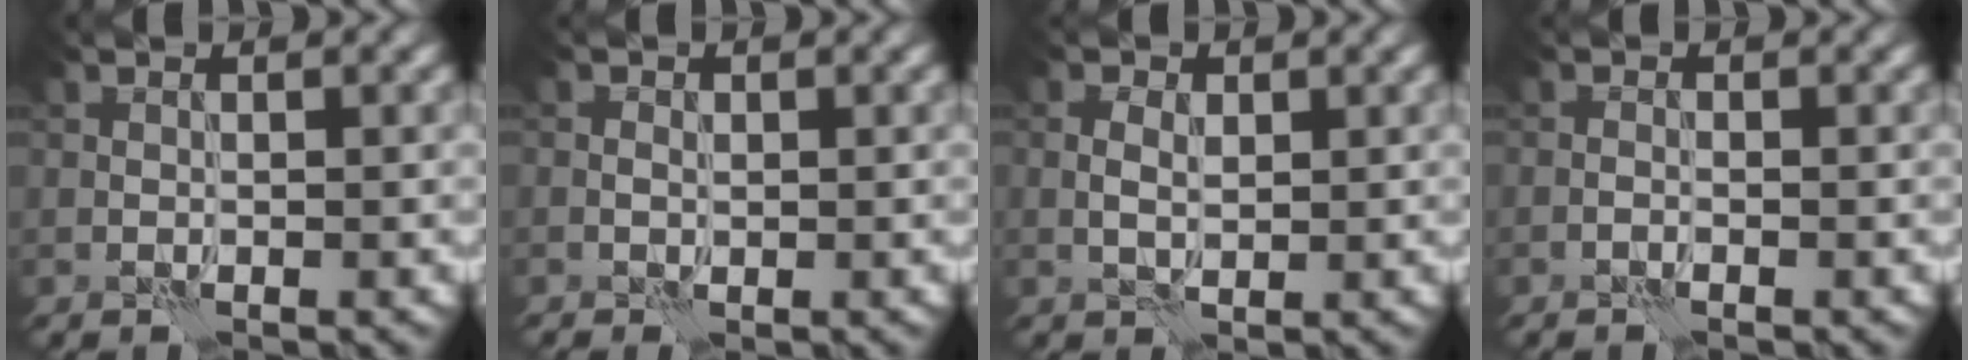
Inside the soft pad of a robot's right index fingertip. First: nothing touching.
{"total": 0.9, "force": [-0.2, 0.7, 0.4], "torque": [-0.004, 0.002, -0.004]}
{"total": 1.9, "force": [0.4, 1.2, 1.5], "torque": [-0.025, -0.003, 0.008]}
{"total": 0.7, "force": [-0.5, 0.0, 0.5], "torque": [-0.010, 0.003, -0.013]}